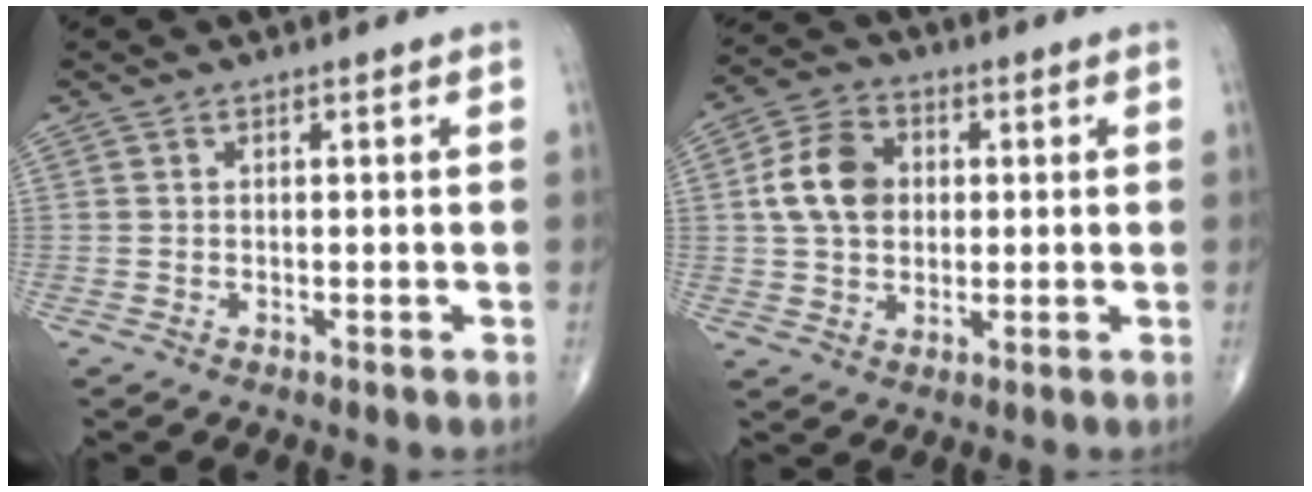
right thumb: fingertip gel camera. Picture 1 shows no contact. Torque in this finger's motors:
{"motor_torque": [0.08, 1.90, 0.89, -0.01, 0.09]}